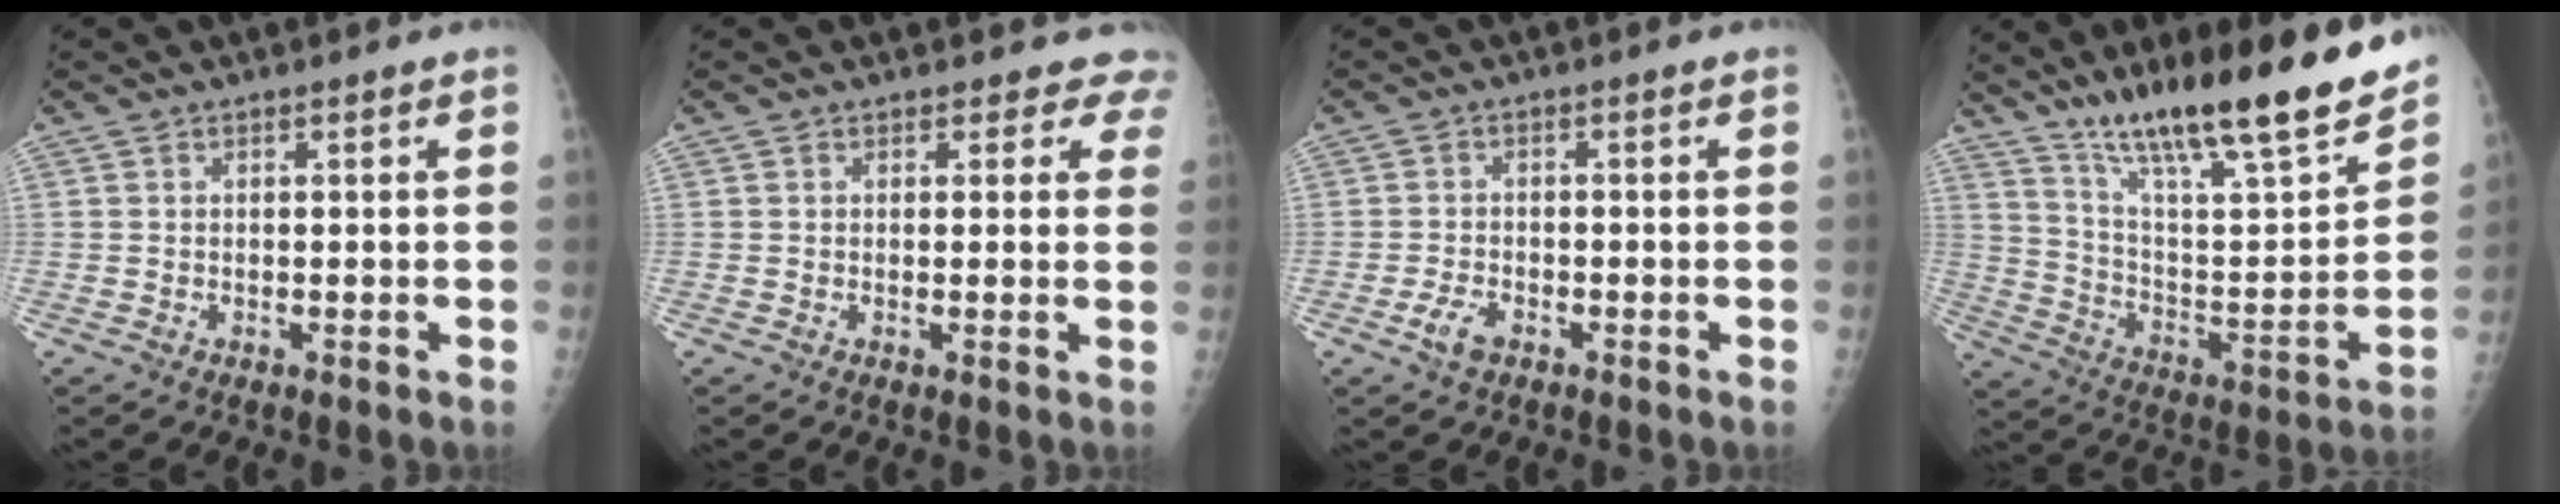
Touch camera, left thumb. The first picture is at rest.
{"total": 3.9, "force": [3.4, 2.0, -0.2], "torque": [0.041, -0.016, 0.011]}
{"total": 3.3, "force": [-1.9, 1.8, 2.0], "torque": [-0.042, 0.007, -0.033]}
{"total": 26.3, "force": [19.3, 4.4, 17.4], "torque": [-0.251, -0.071, 0.318]}